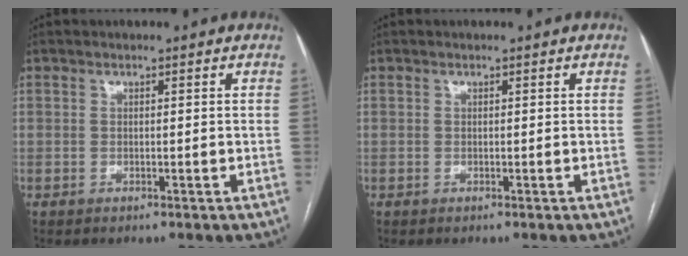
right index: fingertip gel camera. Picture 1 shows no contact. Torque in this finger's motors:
{"motor_torque": [0.00, 0.00, 0.00, 0.00]}